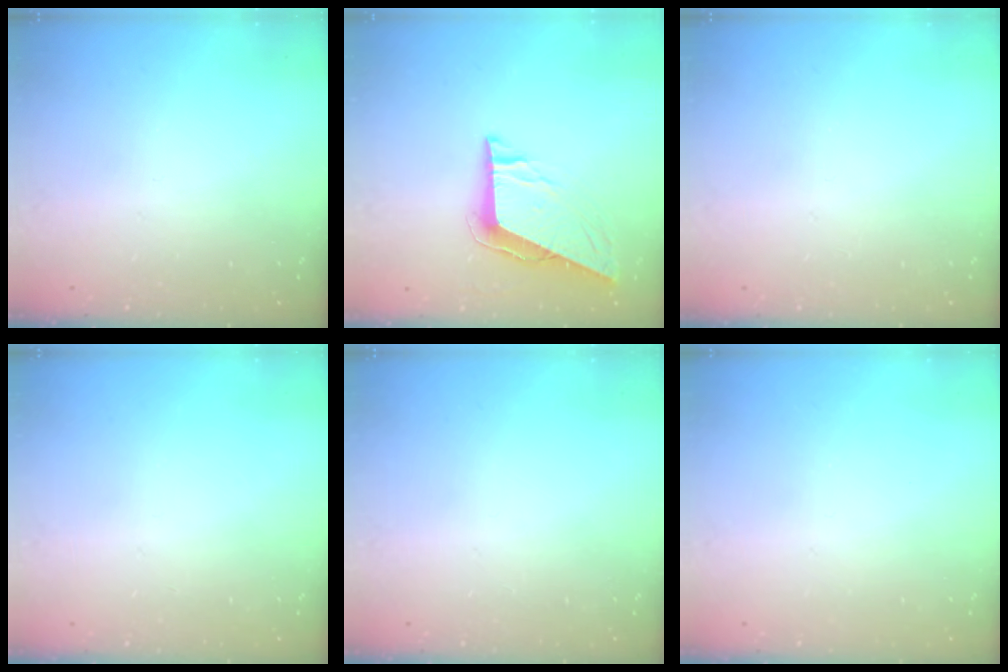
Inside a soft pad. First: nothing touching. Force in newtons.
{"total": 9.7, "press": 9.7, "slide": 1.2}
{"total": 0.0}
{"total": 0.0}
{"total": 0.0}
{"total": 0.0}